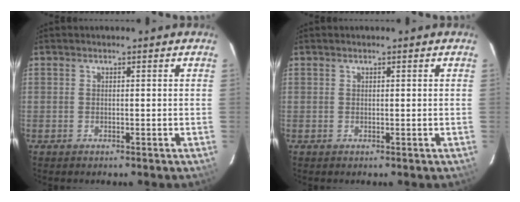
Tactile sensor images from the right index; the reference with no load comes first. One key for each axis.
{"total": 0.0}